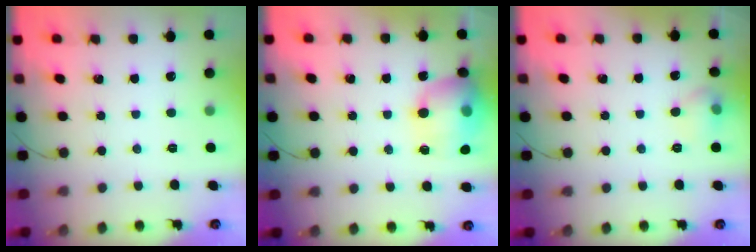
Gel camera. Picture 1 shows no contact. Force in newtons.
{"total": 16.2, "press": 16.0, "slide": 2.4}
{"total": 5.8, "press": 5.6, "slide": 1.6}